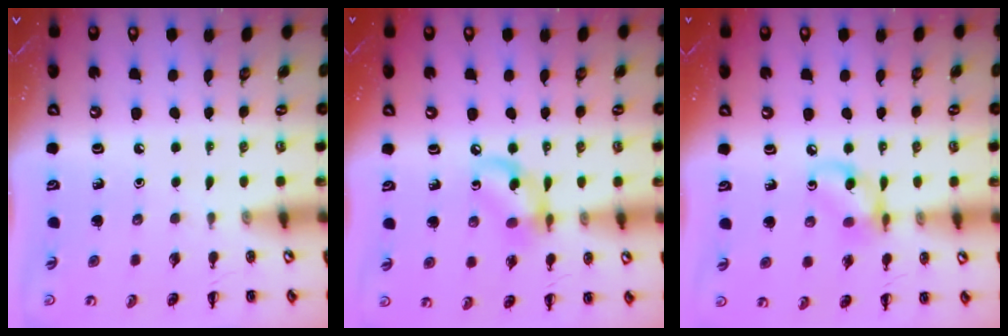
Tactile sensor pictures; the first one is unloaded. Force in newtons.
{"total": 10.7, "press": 10.5, "slide": 2.0}
{"total": 8.4, "press": 8.4, "slide": 0.6}